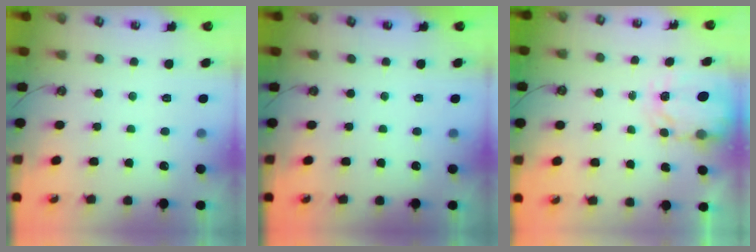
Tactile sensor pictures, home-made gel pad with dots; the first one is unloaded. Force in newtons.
{"total": 0.0}
{"total": 4.0, "press": 4.0, "slide": 0.1}